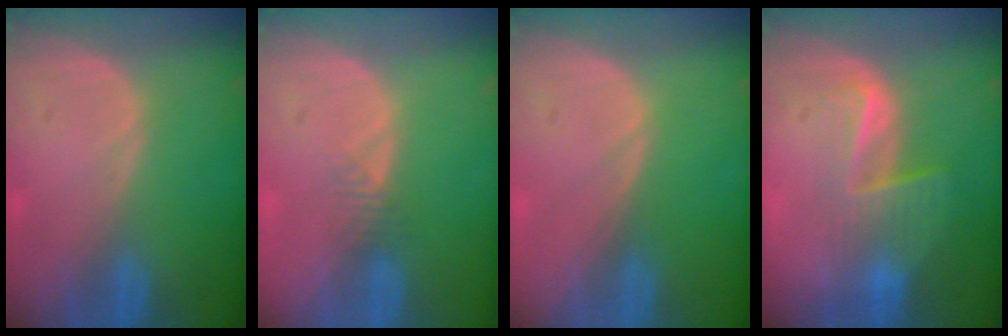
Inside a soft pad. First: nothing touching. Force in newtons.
{"total": 1.6, "press": 1.4, "slide": 0.9}
{"total": 0.0}
{"total": 6.8, "press": 5.5, "slide": 4.0}